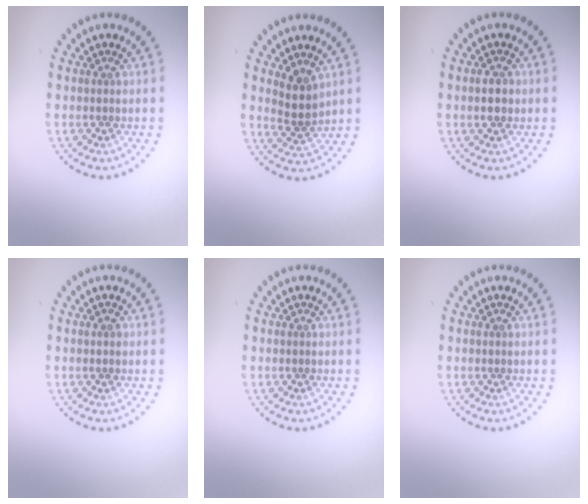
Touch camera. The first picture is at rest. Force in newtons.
{"total": 2.6, "press": 2.1, "slide": 1.5}
{"total": 2.3, "press": 2.2, "slide": 0.1}
{"total": 0.9, "press": 0.9, "slide": 0.1}
{"total": 0.0}
{"total": 0.0}